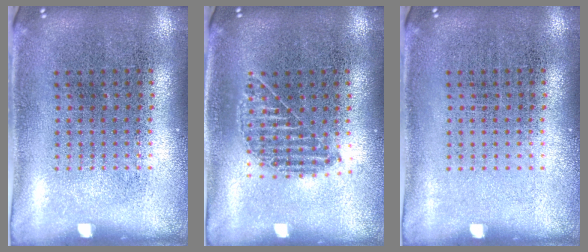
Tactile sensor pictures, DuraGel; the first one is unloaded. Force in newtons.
{"total": 1.0, "press": 0.9, "slide": 0.2}
{"total": 0.0}